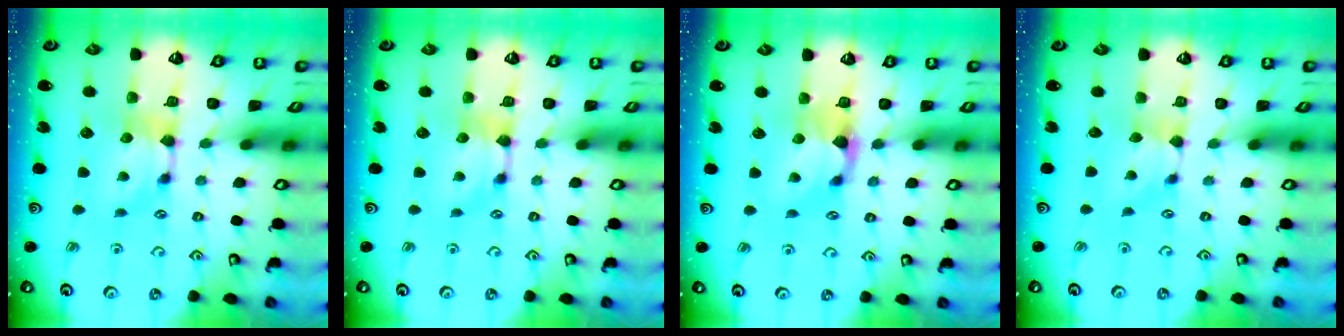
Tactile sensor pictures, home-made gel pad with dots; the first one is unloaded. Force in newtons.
{"total": 0.0}
{"total": 0.7, "press": 0.4, "slide": 0.6}
{"total": 1.1, "press": 0.7, "slide": 0.8}